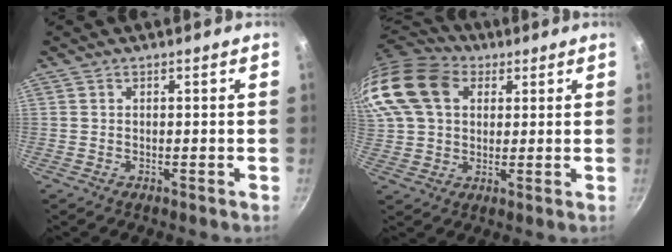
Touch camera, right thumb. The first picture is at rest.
{"total": 20.9, "force": [7.0, 15.6, 12.2], "torque": [-0.274, 0.030, 0.120]}